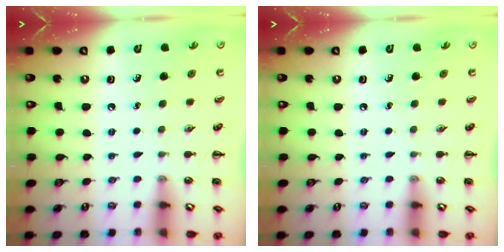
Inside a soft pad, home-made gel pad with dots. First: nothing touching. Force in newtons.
{"total": 0.0}